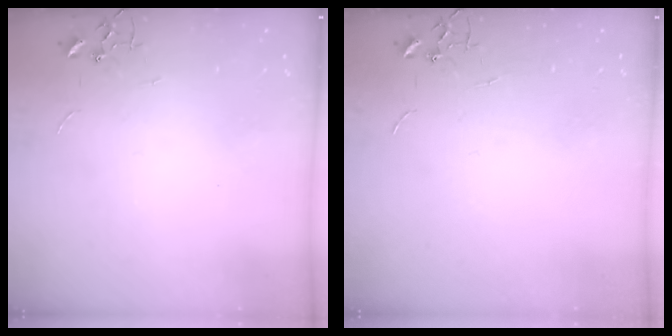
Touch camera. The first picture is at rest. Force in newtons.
{"total": 0.0}